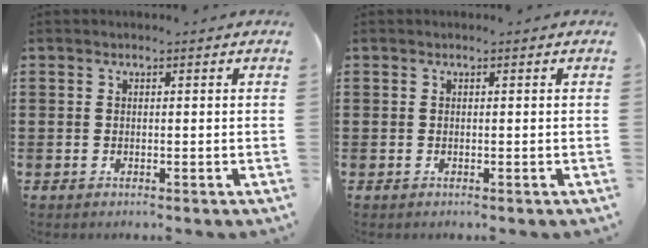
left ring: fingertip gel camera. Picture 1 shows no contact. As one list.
[{"total": 0.0}]